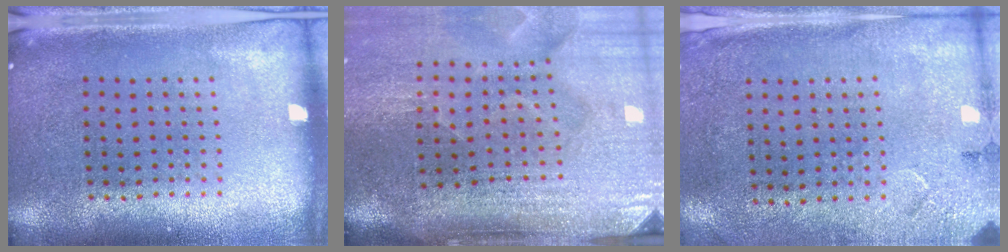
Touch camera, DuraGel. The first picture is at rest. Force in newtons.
{"total": 4.9, "press": 4.1, "slide": 2.7}
{"total": 2.7, "press": 2.2, "slide": 1.6}